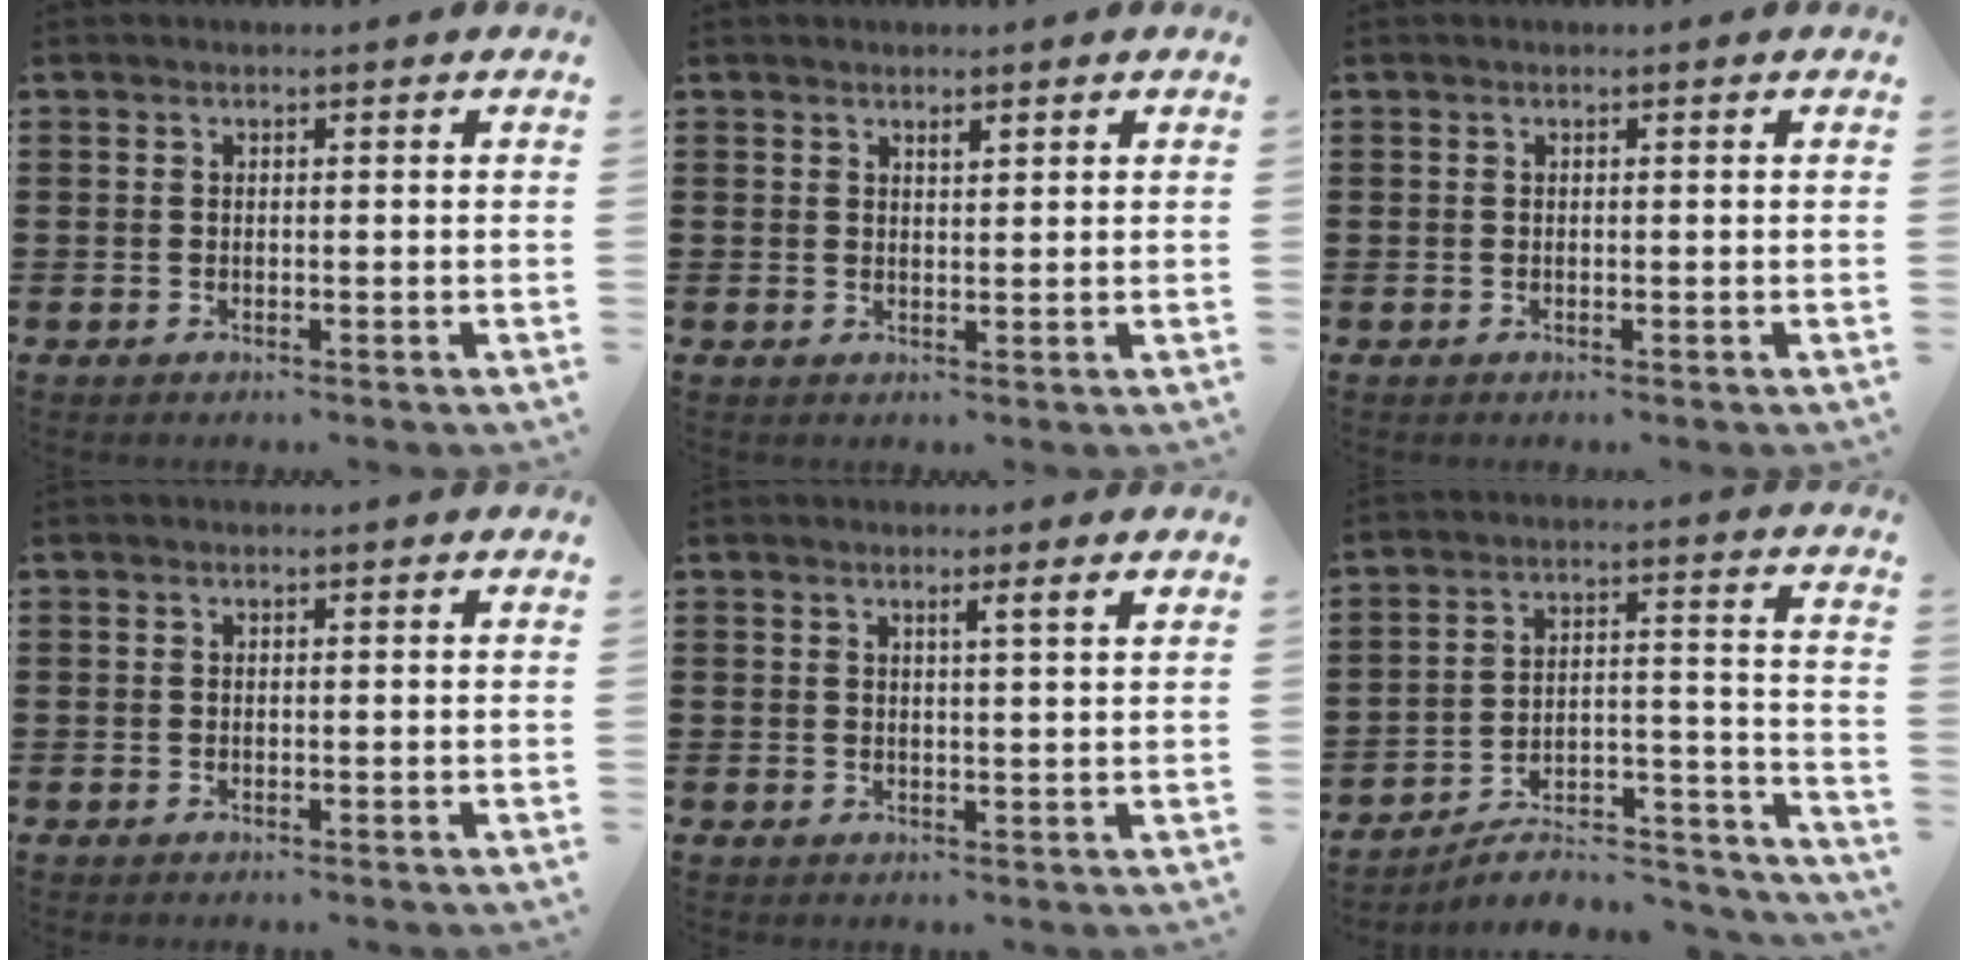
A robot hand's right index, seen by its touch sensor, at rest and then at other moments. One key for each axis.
{"total": 1.0, "fx": 0.8, "fy": 0.3, "fz": 0.4, "tx": -0.009, "ty": 0.001, "tz": 0.014}
{"total": 0.0}
{"total": 0.0}
{"total": 1.6, "fx": 0.8, "fy": -0.4, "fz": 1.3, "tx": -0.017, "ty": -0.009, "tz": 0.011}
{"total": 6.1, "fx": -5.3, "fy": 1.8, "fz": 2.4, "tx": -0.036, "ty": 0.000, "tz": -0.104}